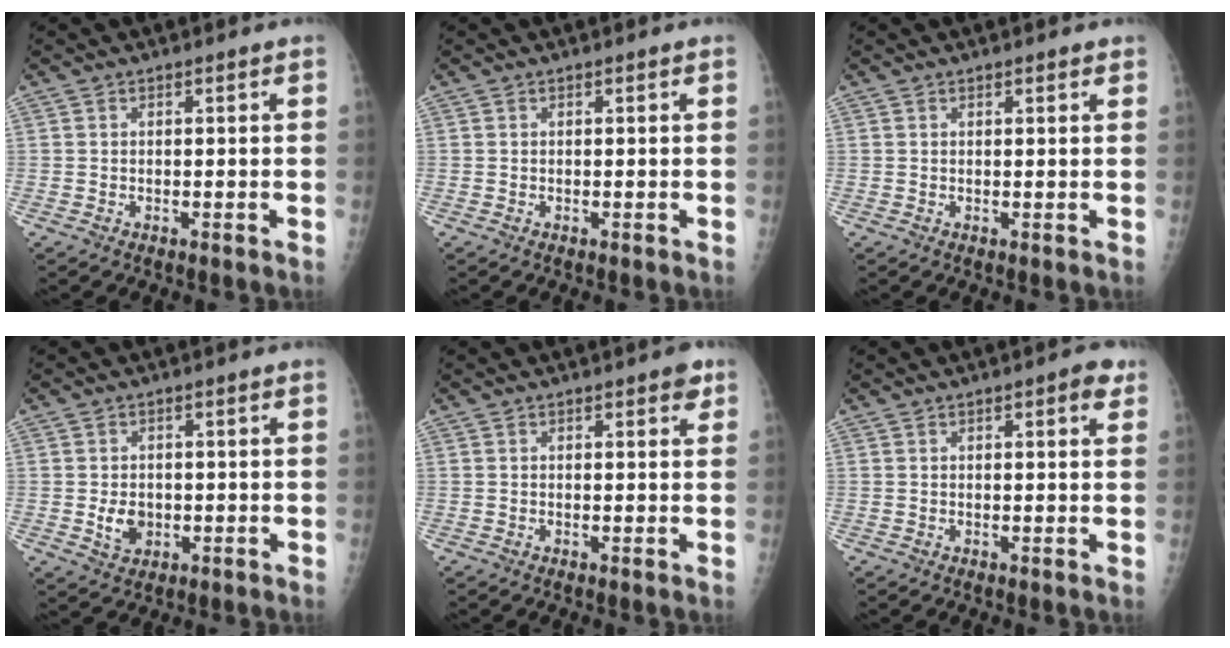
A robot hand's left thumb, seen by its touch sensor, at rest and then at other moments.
{"total": 0.0}
{"total": 1.3, "force": [0.8, 0.4, 1.0], "torque": [-0.014, -0.001, 0.008]}
{"total": 5.3, "force": [-0.8, 4.1, 3.3], "torque": [-0.037, 0.000, -0.004]}
{"total": 2.8, "force": [1.5, 0.9, 2.2], "torque": [-0.019, -0.002, 0.014]}
{"total": 3.7, "force": [1.8, 1.1, 3.1], "torque": [-0.033, -0.002, 0.018]}